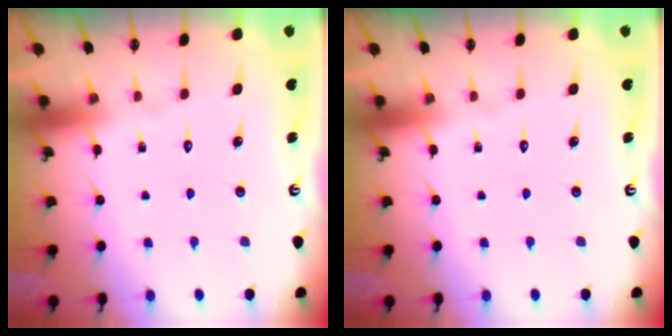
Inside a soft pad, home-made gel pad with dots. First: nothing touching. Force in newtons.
{"total": 0.0}